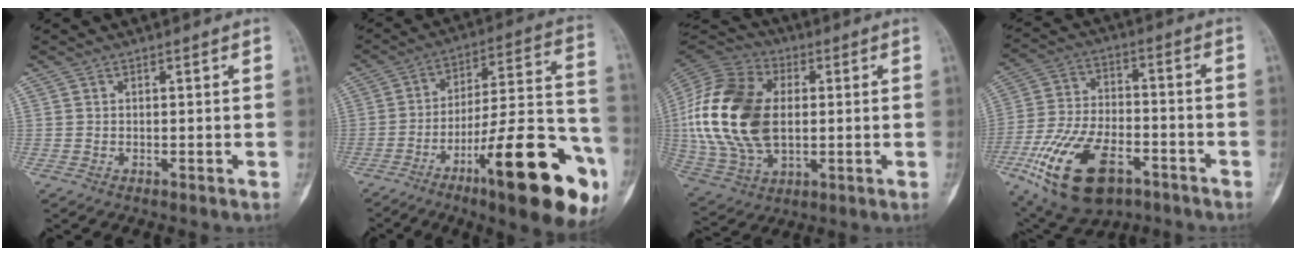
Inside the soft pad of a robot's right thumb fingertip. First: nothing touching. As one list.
[{"total": 26.5, "force": [-12.4, 6.5, 22.6], "torque": [-0.279, 0.072, -0.180]}, {"total": 23.3, "force": [1.3, 14.9, 17.8], "torque": [-0.359, -0.002, 0.028]}, {"total": 20.3, "force": [-9.6, 10.6, 14.4], "torque": [-0.277, 0.035, -0.157]}]